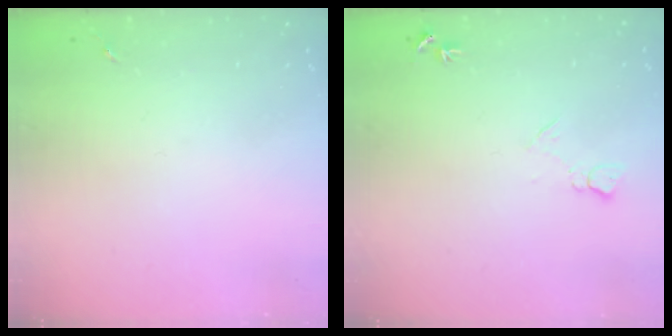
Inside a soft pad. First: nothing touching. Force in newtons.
{"total": 7.4, "press": 7.3, "slide": 0.9}